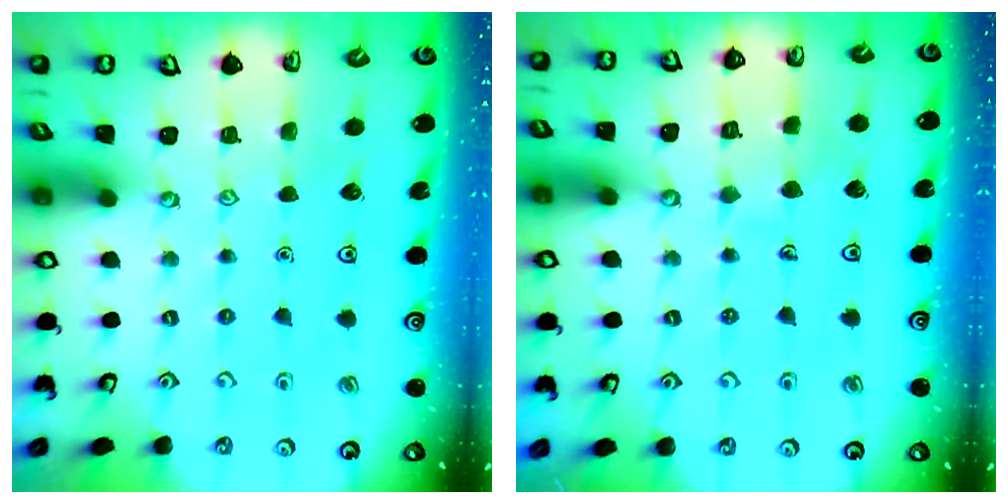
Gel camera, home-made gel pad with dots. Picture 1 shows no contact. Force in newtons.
{"total": 4.6, "press": 4.6, "slide": 0.4}